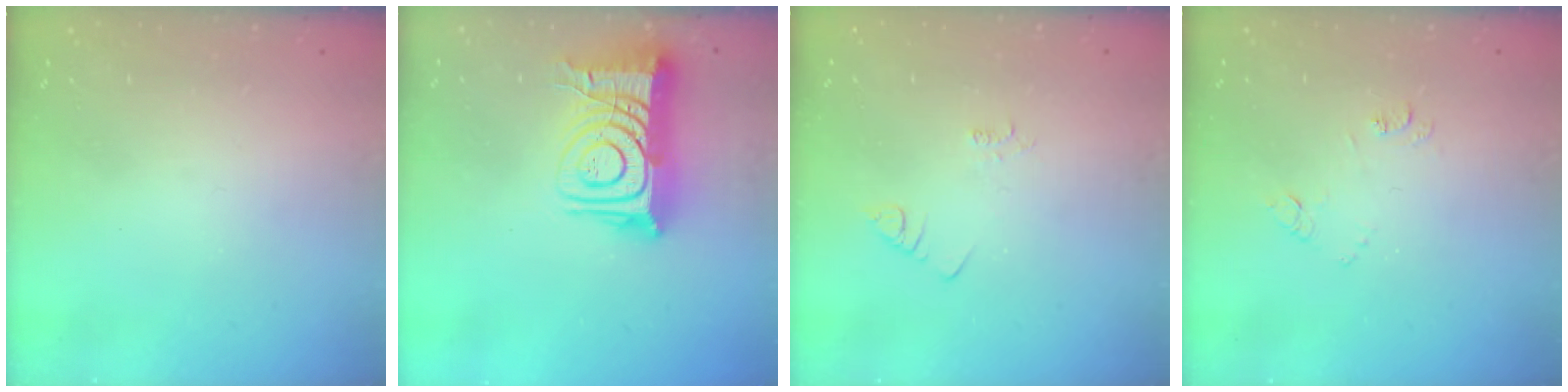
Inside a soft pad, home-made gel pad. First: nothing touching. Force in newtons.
{"total": 16.5, "press": 16.4, "slide": 1.5}
{"total": 1.9, "press": 1.9, "slide": 0.3}
{"total": 7.9, "press": 7.9, "slide": 0.6}